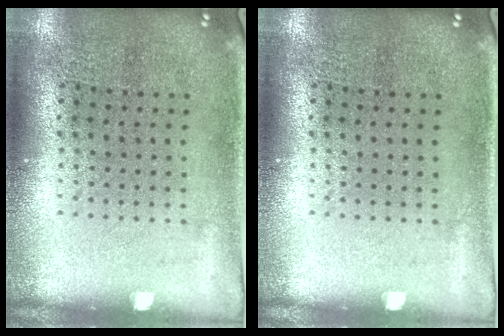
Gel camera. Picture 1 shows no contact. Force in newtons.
{"total": 0.0}